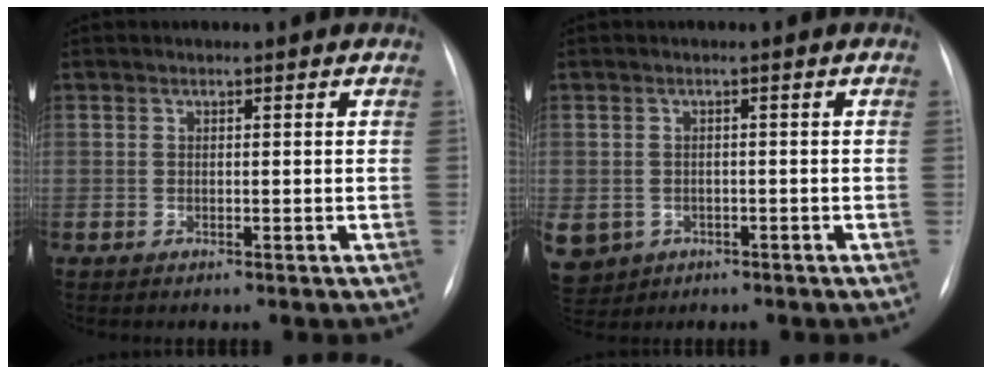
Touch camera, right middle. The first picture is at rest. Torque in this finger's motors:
{"motor_torque": [0.79, -0.37, 0.40, 0.10]}